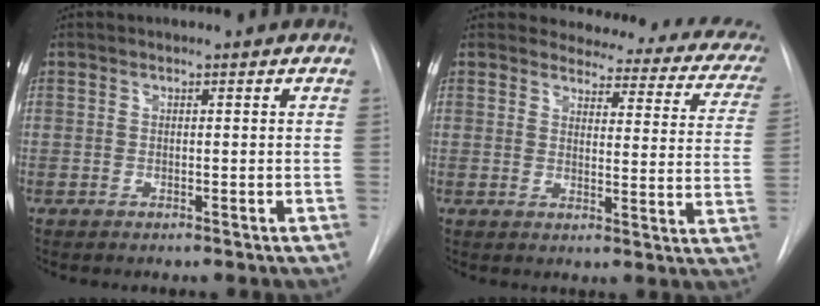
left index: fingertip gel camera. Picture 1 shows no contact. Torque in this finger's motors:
{"motor_torque": [0.69, -1.45, -0.01, -0.04]}